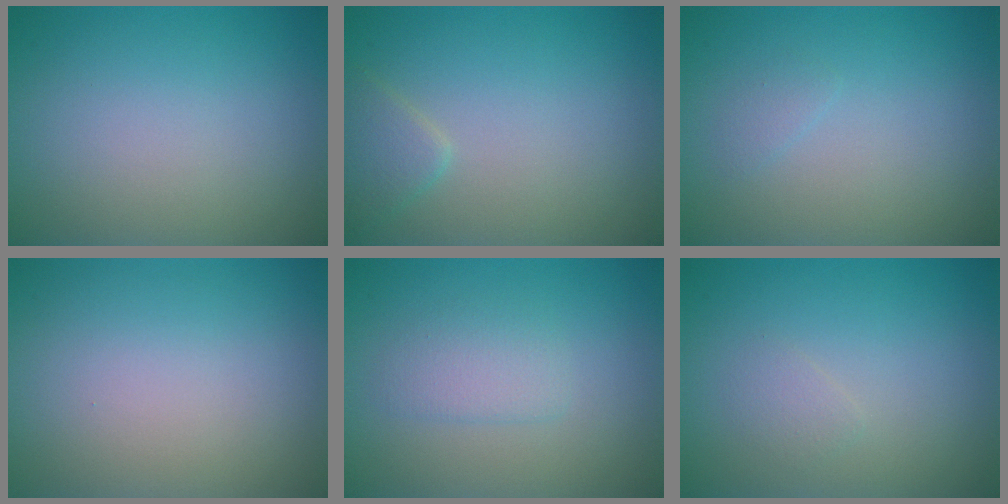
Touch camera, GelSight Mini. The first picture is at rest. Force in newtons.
{"total": 1.8, "press": 1.8, "slide": 0.1}
{"total": 0.7, "press": 0.7, "slide": 0.1}
{"total": 0.0}
{"total": 1.8, "press": 1.8, "slide": 0.1}
{"total": 0.9, "press": 0.9, "slide": 0.1}